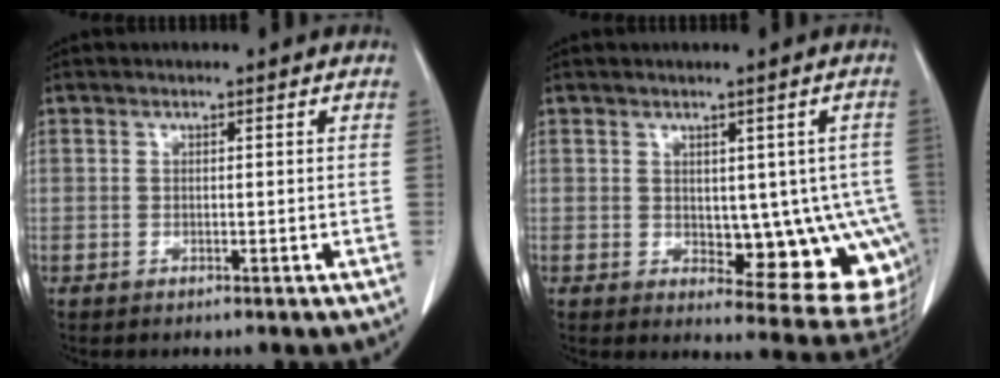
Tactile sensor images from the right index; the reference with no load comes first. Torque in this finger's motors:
{"motor_torque": [0.54, -0.19, 0.29, 0.04]}